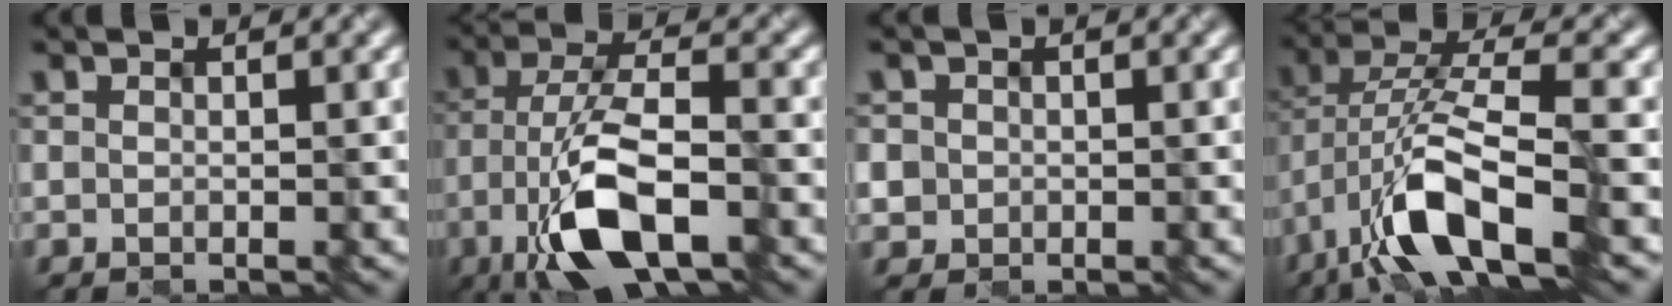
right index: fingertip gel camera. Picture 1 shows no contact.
{"total": 8.5, "force": [-3.9, 3.1, 6.9], "torque": [-0.142, 0.002, -0.076]}
{"total": 1.6, "force": [-0.1, 1.6, -0.1], "torque": [0.002, -0.006, 0.003]}
{"total": 9.4, "force": [-4.5, 3.2, 7.7], "torque": [-0.149, 0.011, -0.088]}